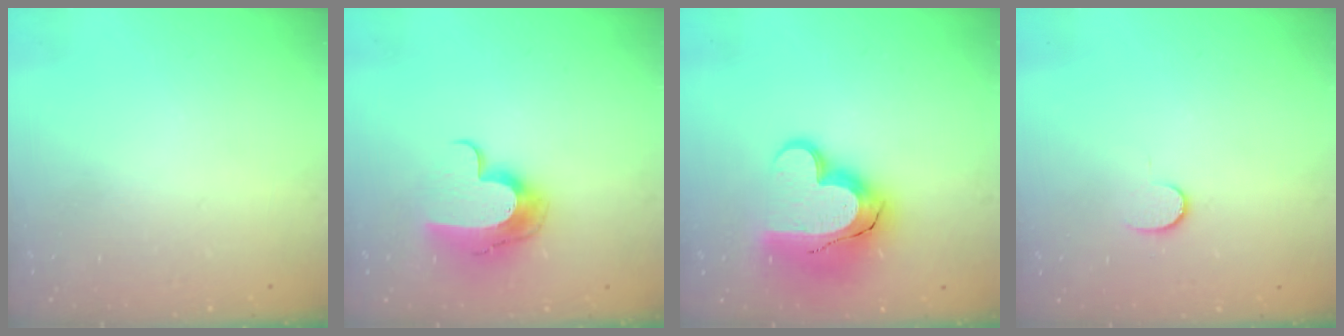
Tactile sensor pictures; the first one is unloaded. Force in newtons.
{"total": 11.3, "press": 11.3, "slide": 0.2}
{"total": 16.9, "press": 16.9, "slide": 1.3}
{"total": 6.0, "press": 6.0, "slide": 0.5}